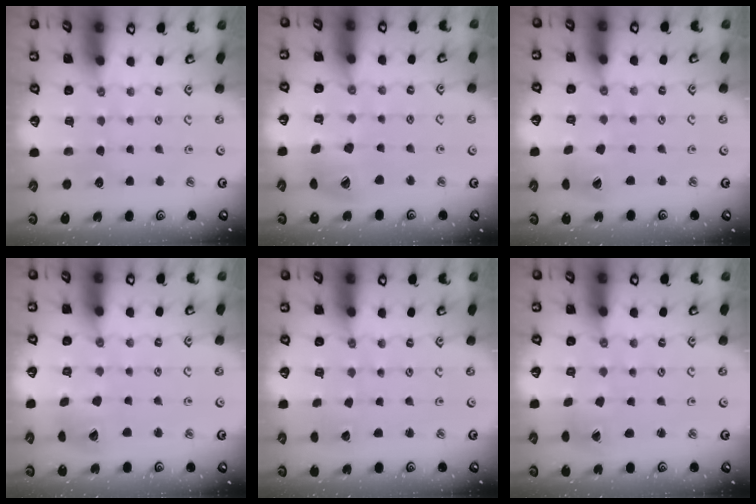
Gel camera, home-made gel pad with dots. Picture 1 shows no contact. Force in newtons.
{"total": 14.8, "press": 14.6, "slide": 2.2}
{"total": 6.9, "press": 6.9, "slide": 0.5}
{"total": 8.6, "press": 8.5, "slide": 1.2}
{"total": 2.4, "press": 2.4, "slide": 0.2}
{"total": 1.7, "press": 1.6, "slide": 0.2}